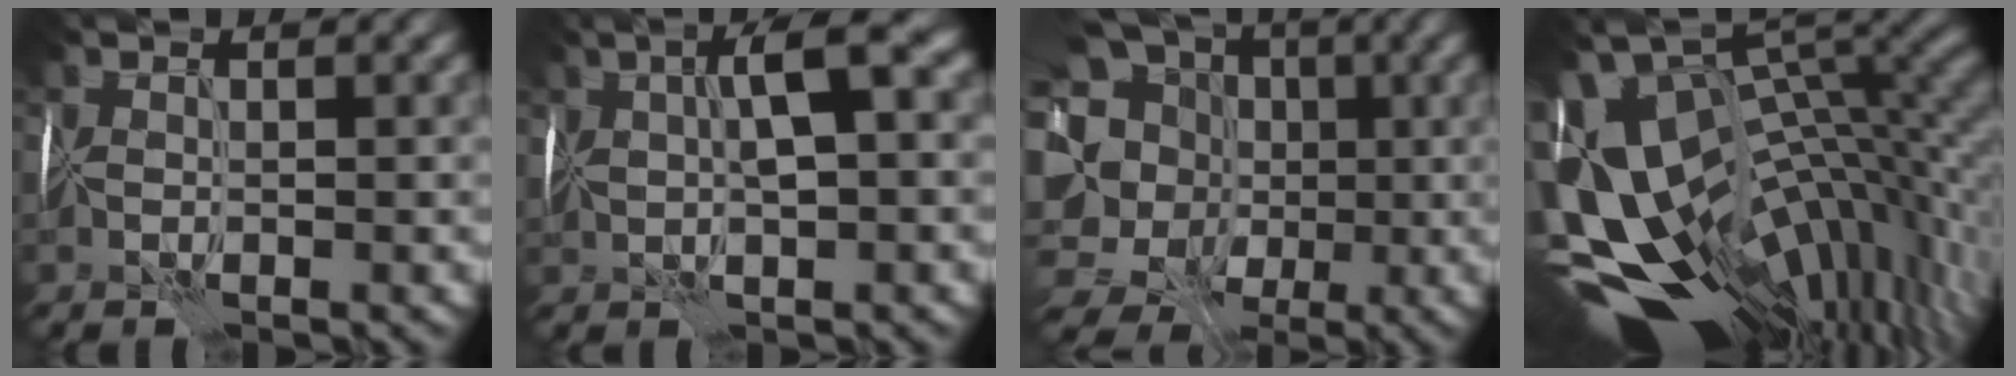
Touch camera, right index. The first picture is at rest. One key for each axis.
{"total": 5.4, "fx": 1.7, "fy": 1.5, "fz": 4.9, "tx": -0.084, "ty": 0.020, "tz": 0.024}
{"total": 13.5, "fx": 0.8, "fy": 12.7, "fz": 4.4, "tx": -0.124, "ty": 0.027, "tz": -0.005}
{"total": 14.6, "fx": -2.8, "fy": 7.8, "fz": 12.0, "tx": -0.178, "ty": -0.011, "tz": -0.006}